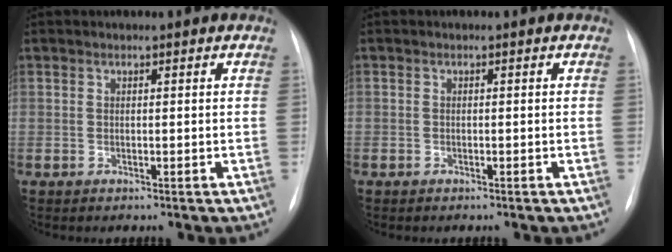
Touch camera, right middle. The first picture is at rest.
{"total": 0.6, "force": [-0.4, 0.5, 0.0], "torque": [-0.006, 0.003, -0.006]}